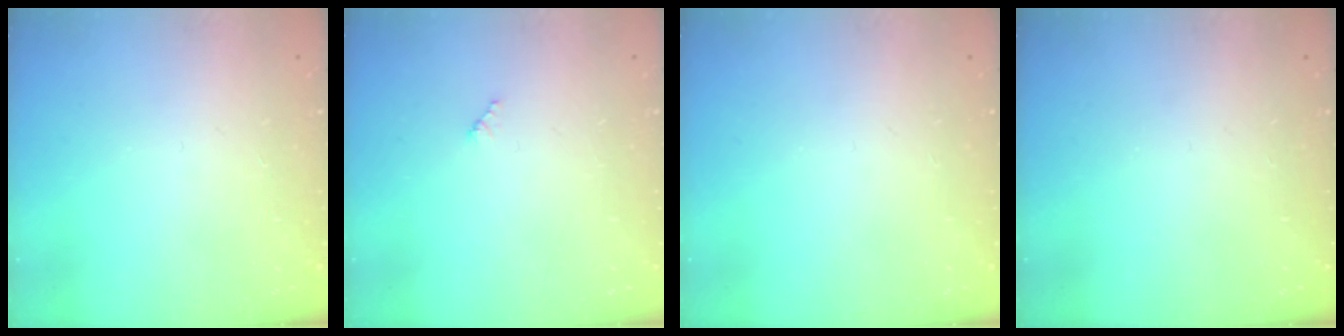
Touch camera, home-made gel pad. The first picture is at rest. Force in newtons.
{"total": 2.5, "press": 2.5, "slide": 0.3}
{"total": 0.0}
{"total": 0.0}